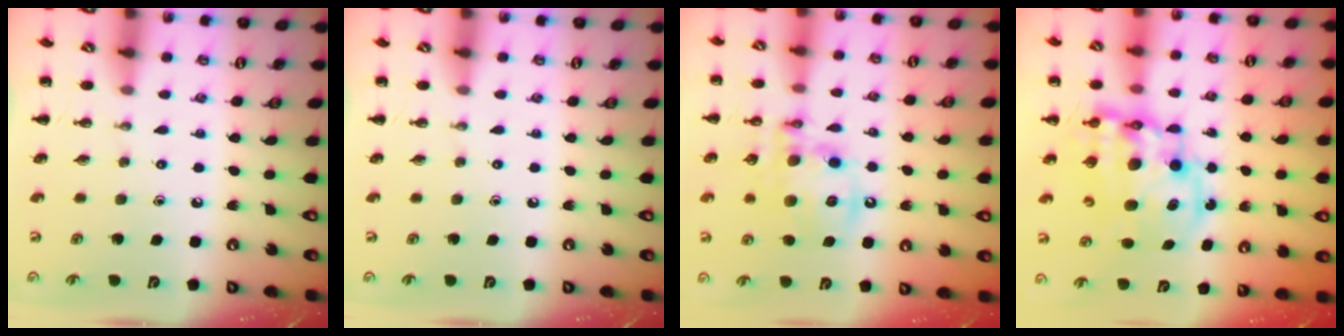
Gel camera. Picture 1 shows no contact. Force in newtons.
{"total": 0.0}
{"total": 13.5, "press": 13.2, "slide": 2.8}
{"total": 13.5, "press": 13.1, "slide": 3.4}